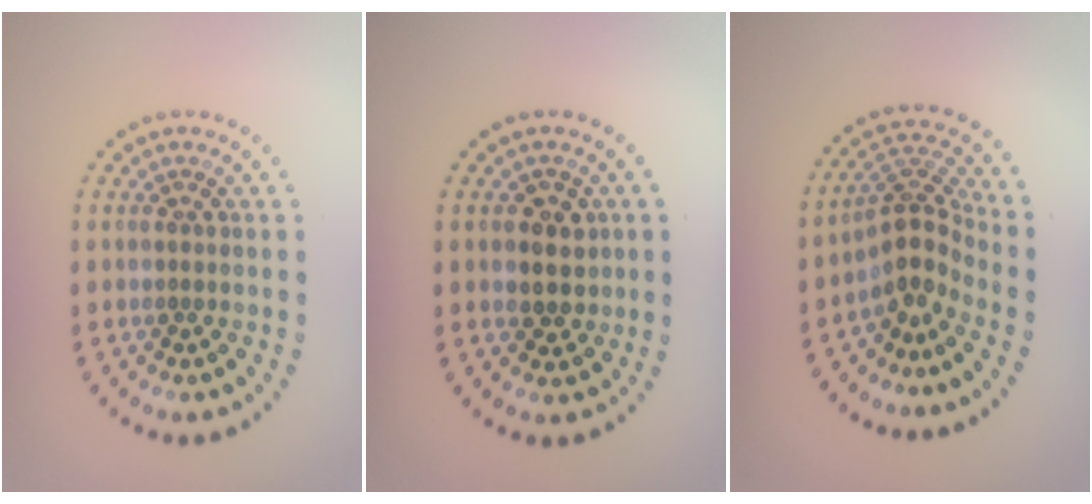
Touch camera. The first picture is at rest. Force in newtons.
{"total": 2.8, "press": 2.6, "slide": 0.9}
{"total": 3.7, "press": 2.7, "slide": 2.6}